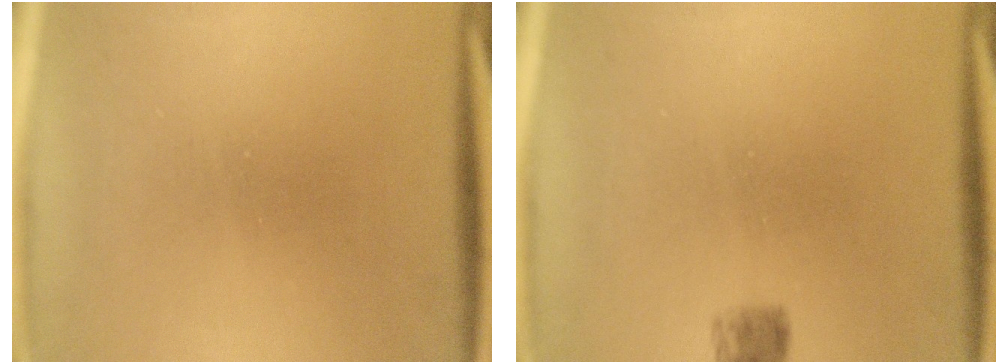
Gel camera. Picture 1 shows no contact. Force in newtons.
{"total": 2.6}